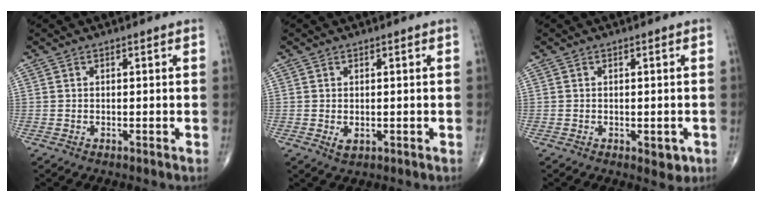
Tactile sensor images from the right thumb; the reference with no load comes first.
{"total": 1.7, "force": [-0.2, 1.0, 1.3], "torque": [-0.021, -0.004, 0.001]}
{"total": 2.8, "force": [-0.9, 1.5, 2.2], "torque": [-0.012, -0.001, -0.007]}